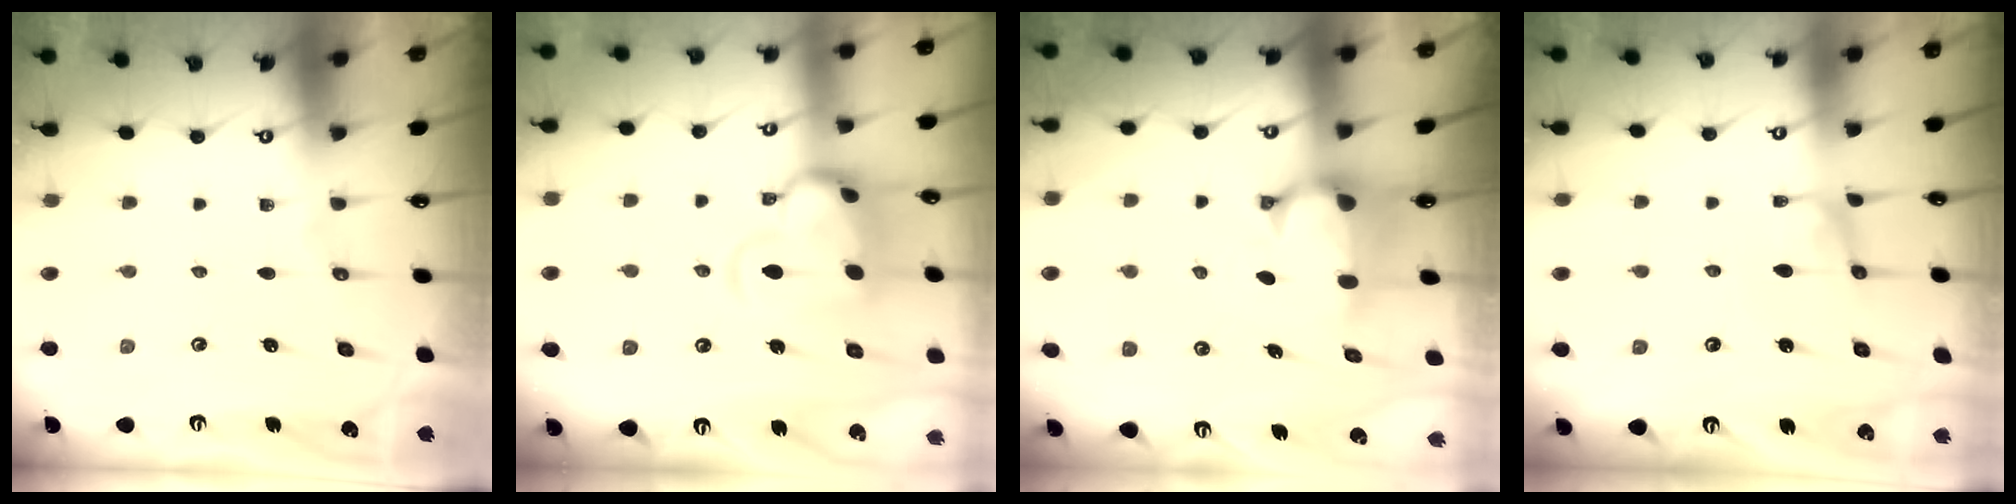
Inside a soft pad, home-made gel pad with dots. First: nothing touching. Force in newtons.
{"total": 9.7, "press": 9.5, "slide": 1.8}
{"total": 1.5, "press": 0.9, "slide": 1.2}
{"total": 0.6, "press": 0.5, "slide": 0.2}